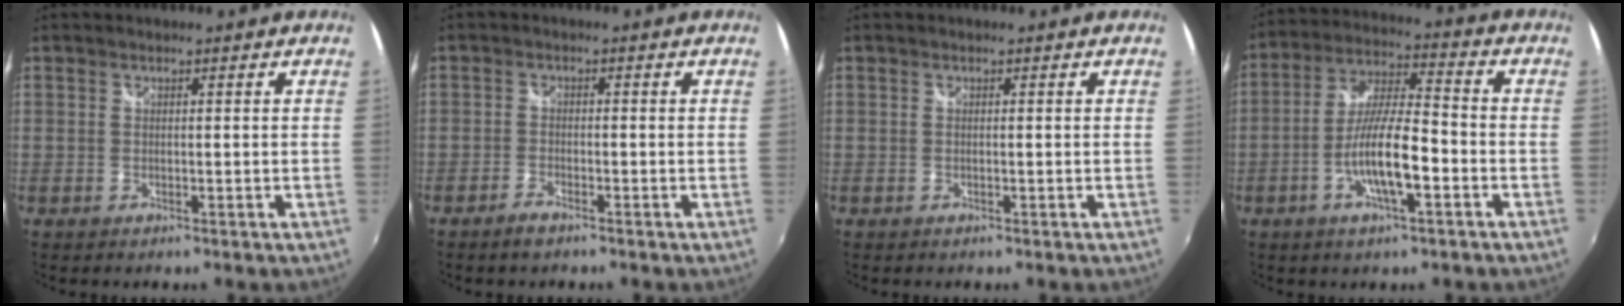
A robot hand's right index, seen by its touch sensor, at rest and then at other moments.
{"total": 2.3, "force": [-1.9, 0.8, 1.1], "torque": [-0.033, -0.002, -0.040]}
{"total": 0.0}
{"total": 11.0, "force": [-4.1, 2.3, 10.0], "torque": [-0.200, 0.000, -0.074]}